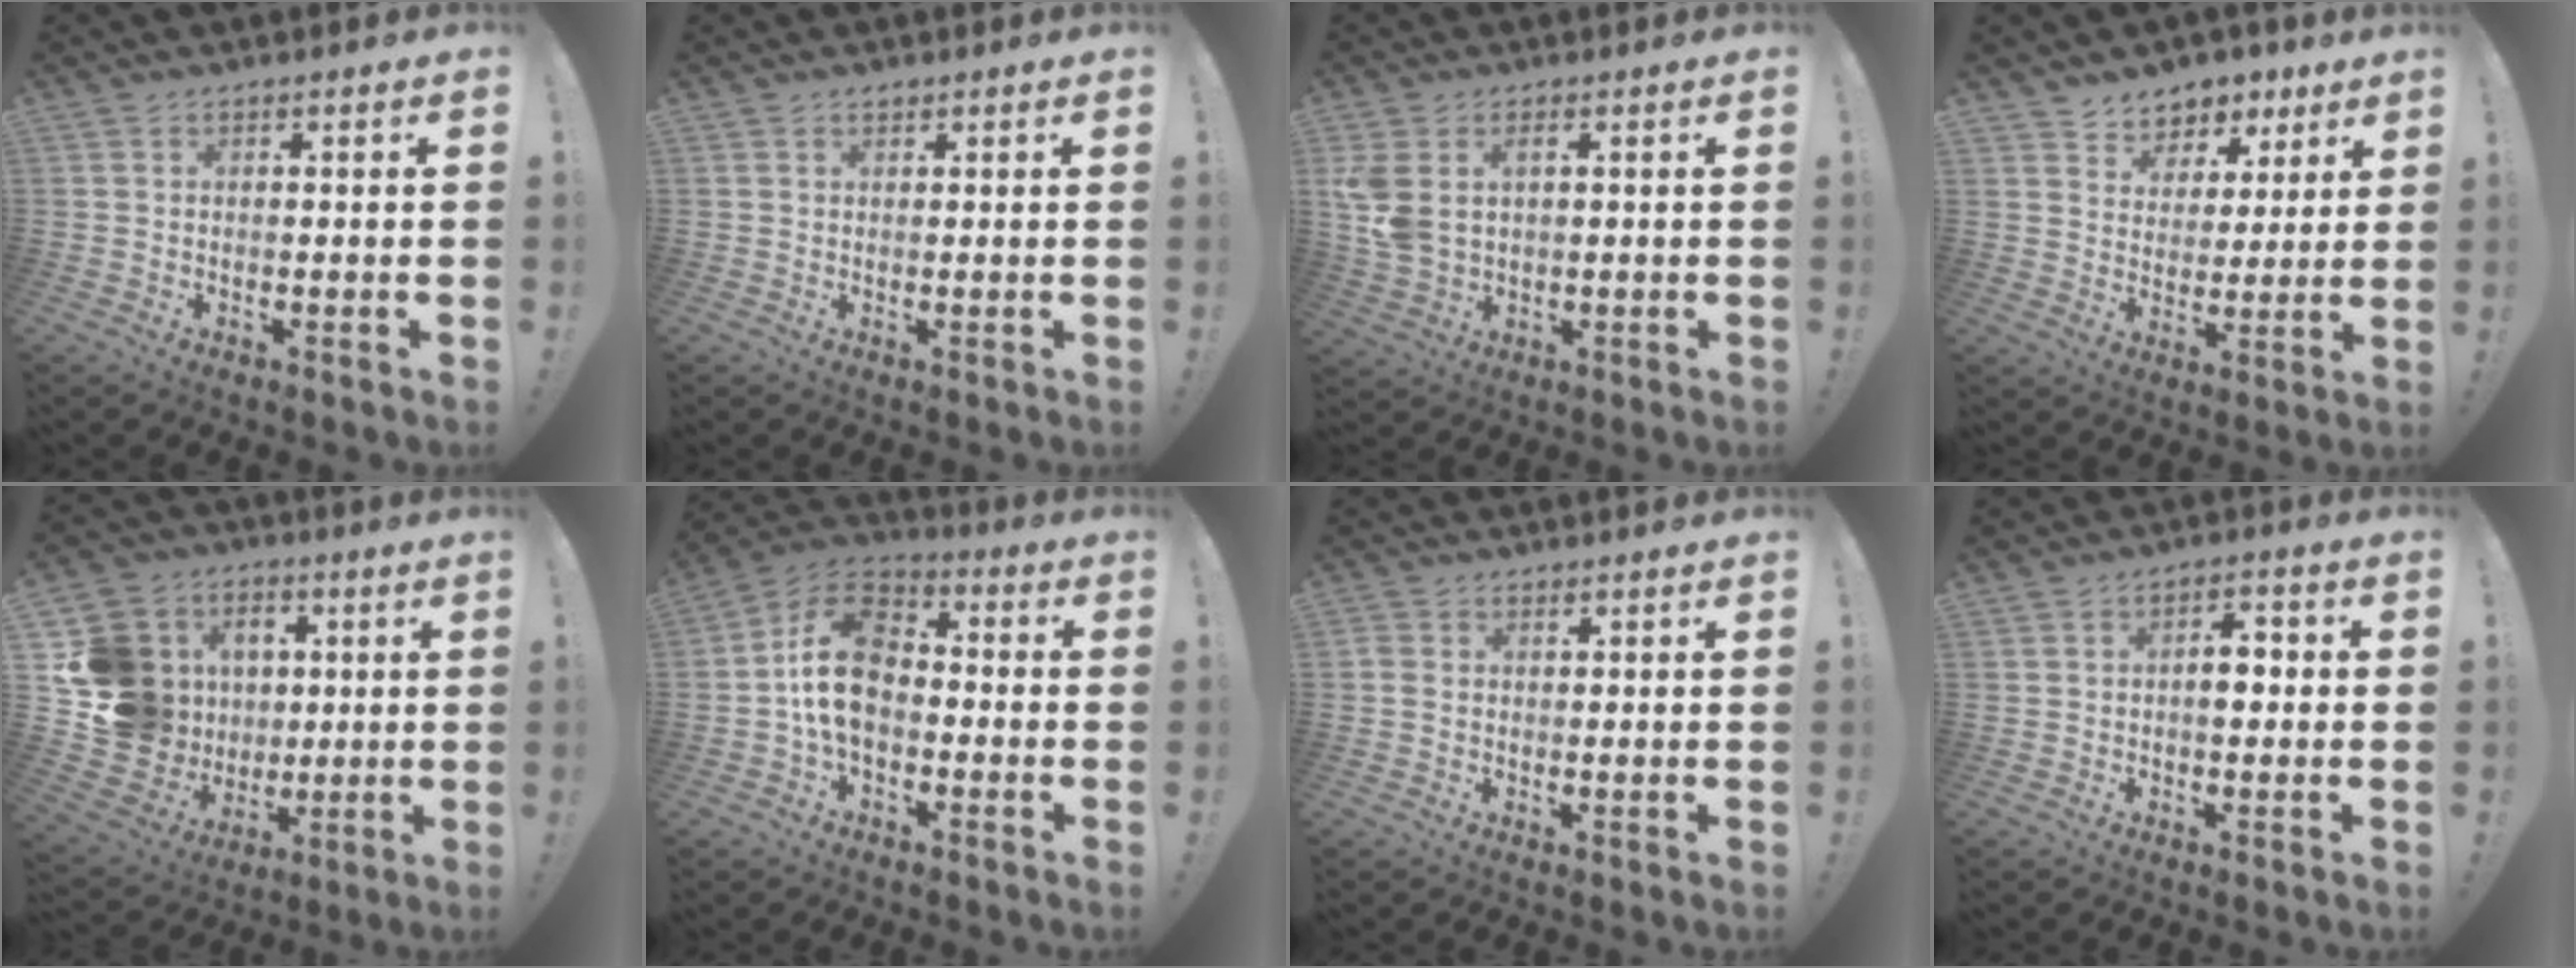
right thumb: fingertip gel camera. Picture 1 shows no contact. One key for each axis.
{"total": 0.8, "fx": 0.7, "fy": 0.5, "fz": 0.1, "tx": 0.002, "ty": -0.003, "tz": 0.013}
{"total": 6.6, "fx": 2.5, "fy": 4.2, "fz": 4.4, "tx": -0.089, "ty": -0.010, "tz": 0.048}
{"total": 6.9, "fx": 4.5, "fy": 5.3, "fz": 0.4, "tx": 0.006, "ty": -0.044, "tz": 0.088}
{"total": 17.8, "fx": 2.9, "fy": 16.4, "fz": 6.2, "tx": -0.104, "ty": -0.001, "tz": 0.099}
{"total": 14.5, "fx": -1.0, "fy": 9.9, "fz": 10.6, "tx": -0.189, "ty": 0.024, "tz": -0.018}
{"total": 1.6, "fx": 0.7, "fy": 1.1, "fz": 0.8, "tx": -0.014, "ty": 0.003, "tz": 0.012}
{"total": 5.3, "fx": -0.4, "fy": 3.3, "fz": 4.1, "tx": -0.058, "ty": 0.011, "tz": -0.012}